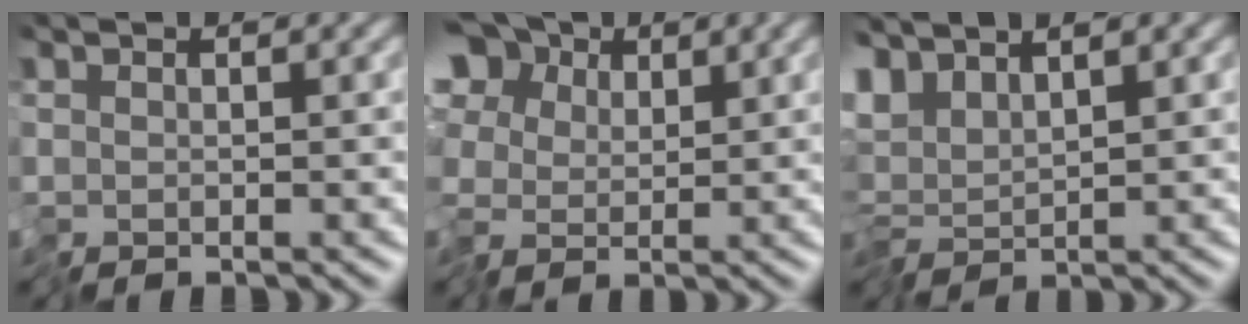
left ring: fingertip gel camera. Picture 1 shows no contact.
{"total": 9.0, "force": [3.3, 6.8, 4.9], "torque": [-0.113, 0.035, 0.028]}
{"total": 2.8, "force": [1.9, 0.9, 1.9], "torque": [-0.042, 0.008, 0.032]}